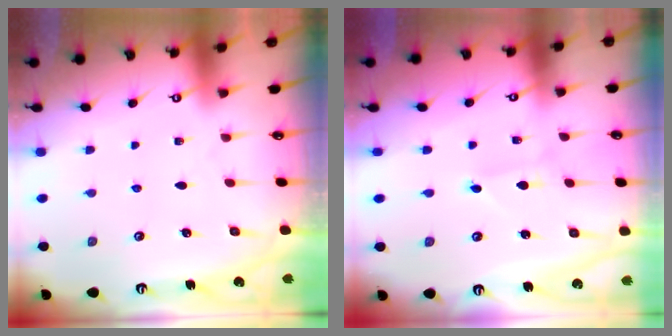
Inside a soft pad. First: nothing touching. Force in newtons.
{"total": 1.8, "press": 1.7, "slide": 0.2}